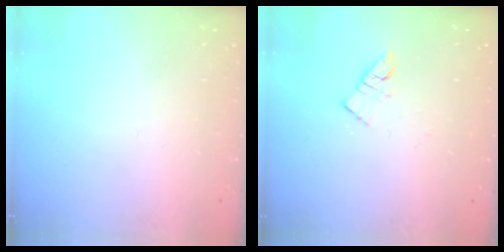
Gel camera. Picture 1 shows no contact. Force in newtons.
{"total": 6.7, "press": 6.7, "slide": 0.1}